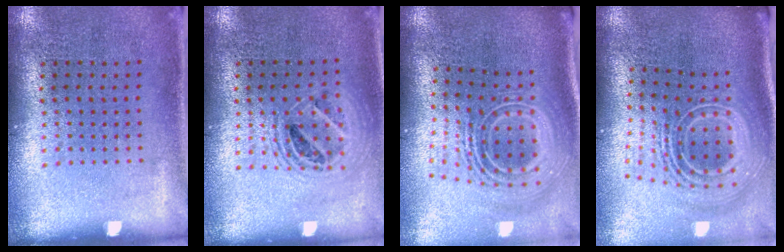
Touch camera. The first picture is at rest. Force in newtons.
{"total": 1.5, "press": 1.3, "slide": 0.7}
{"total": 2.8, "press": 1.9, "slide": 2.0}
{"total": 2.9, "press": 1.9, "slide": 2.1}